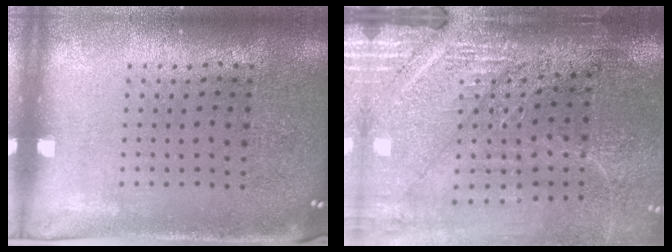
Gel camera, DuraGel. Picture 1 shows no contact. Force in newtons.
{"total": 3.5, "press": 3.3, "slide": 1.1}